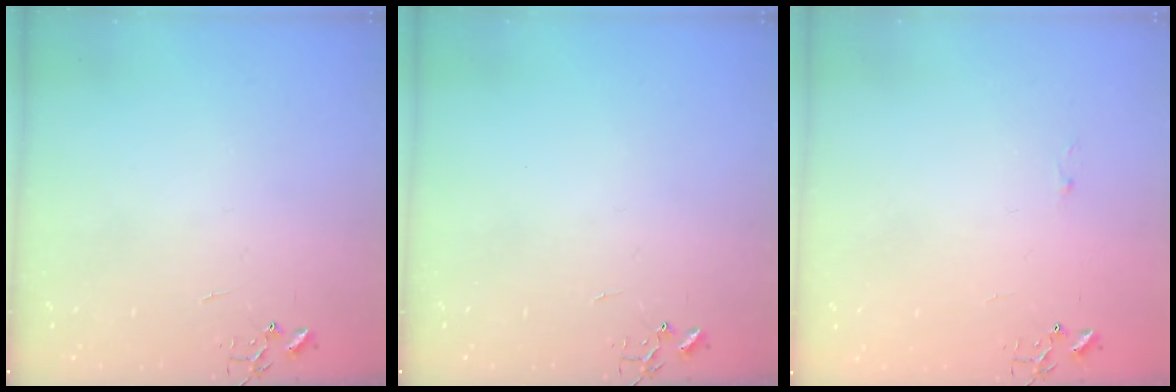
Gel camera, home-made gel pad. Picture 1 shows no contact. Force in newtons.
{"total": 0.0}
{"total": 2.6, "press": 2.6, "slide": 0.4}